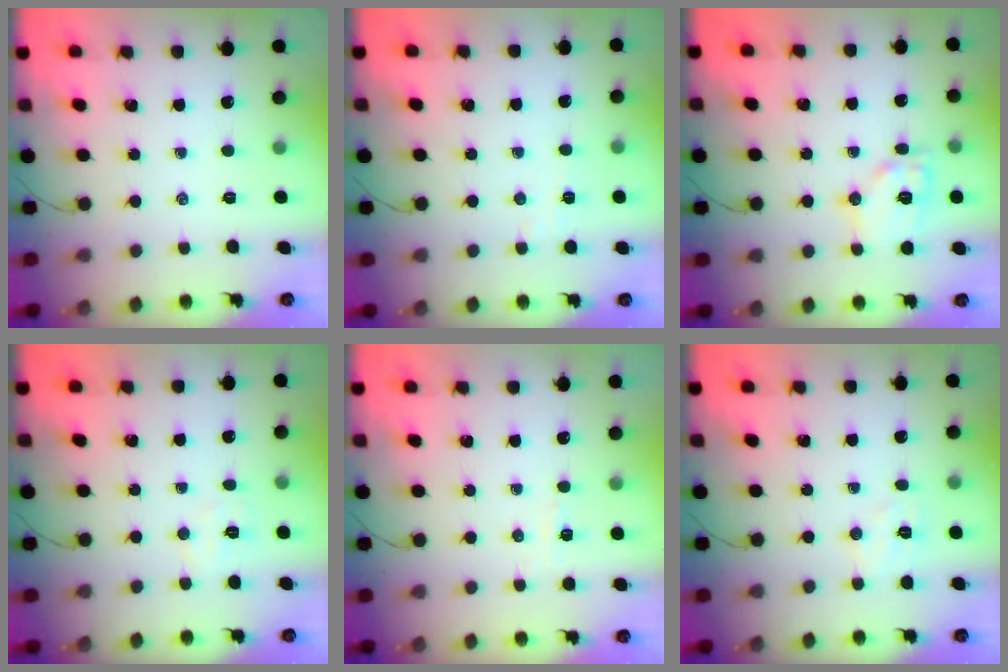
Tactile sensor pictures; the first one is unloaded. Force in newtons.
{"total": 3.1, "press": 2.9, "slide": 0.9}
{"total": 10.5, "press": 10.5, "slide": 0.6}
{"total": 4.3, "press": 4.2, "slide": 0.9}
{"total": 2.4, "press": 2.3, "slide": 0.6}
{"total": 6.0, "press": 5.9, "slide": 1.1}